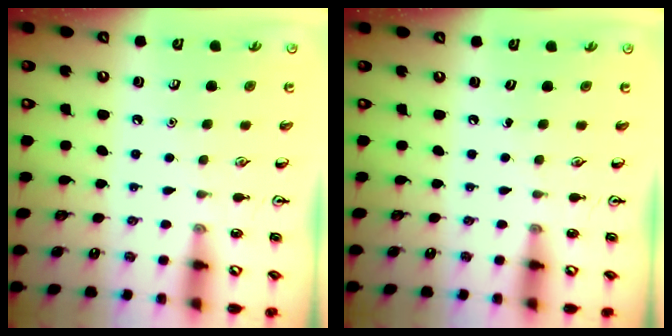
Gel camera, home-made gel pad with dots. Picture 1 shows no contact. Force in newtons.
{"total": 0.0}